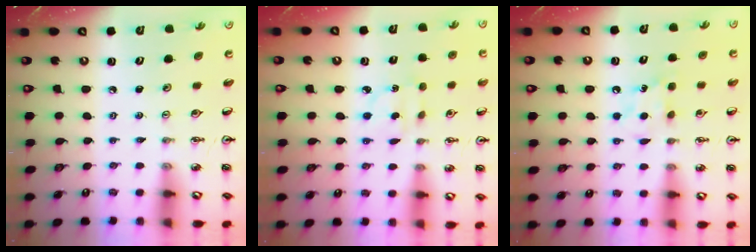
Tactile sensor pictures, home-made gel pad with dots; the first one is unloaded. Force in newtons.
{"total": 3.1, "press": 3.1, "slide": 0.6}
{"total": 5.9, "press": 5.9, "slide": 0.7}